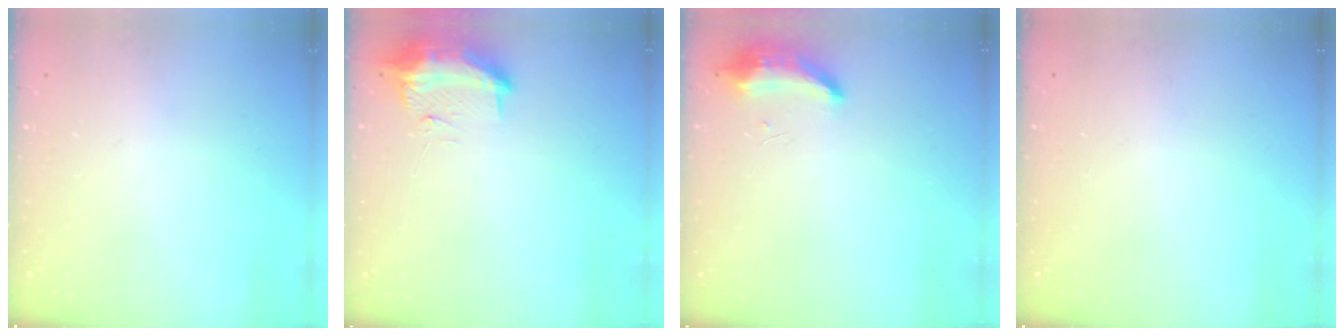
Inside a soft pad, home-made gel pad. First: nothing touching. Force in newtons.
{"total": 10.0, "press": 9.9, "slide": 1.7}
{"total": 18.6, "press": 10.8, "slide": 15.1}
{"total": 0.0}